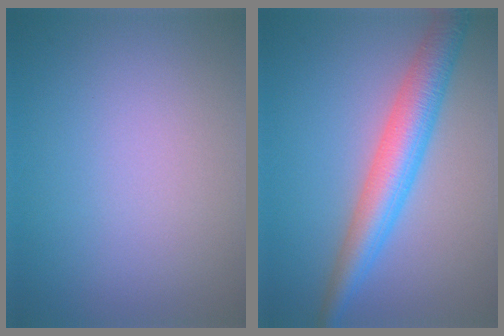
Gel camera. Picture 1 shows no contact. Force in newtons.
{"total": 5.4, "press": 5.4, "slide": 0.0}